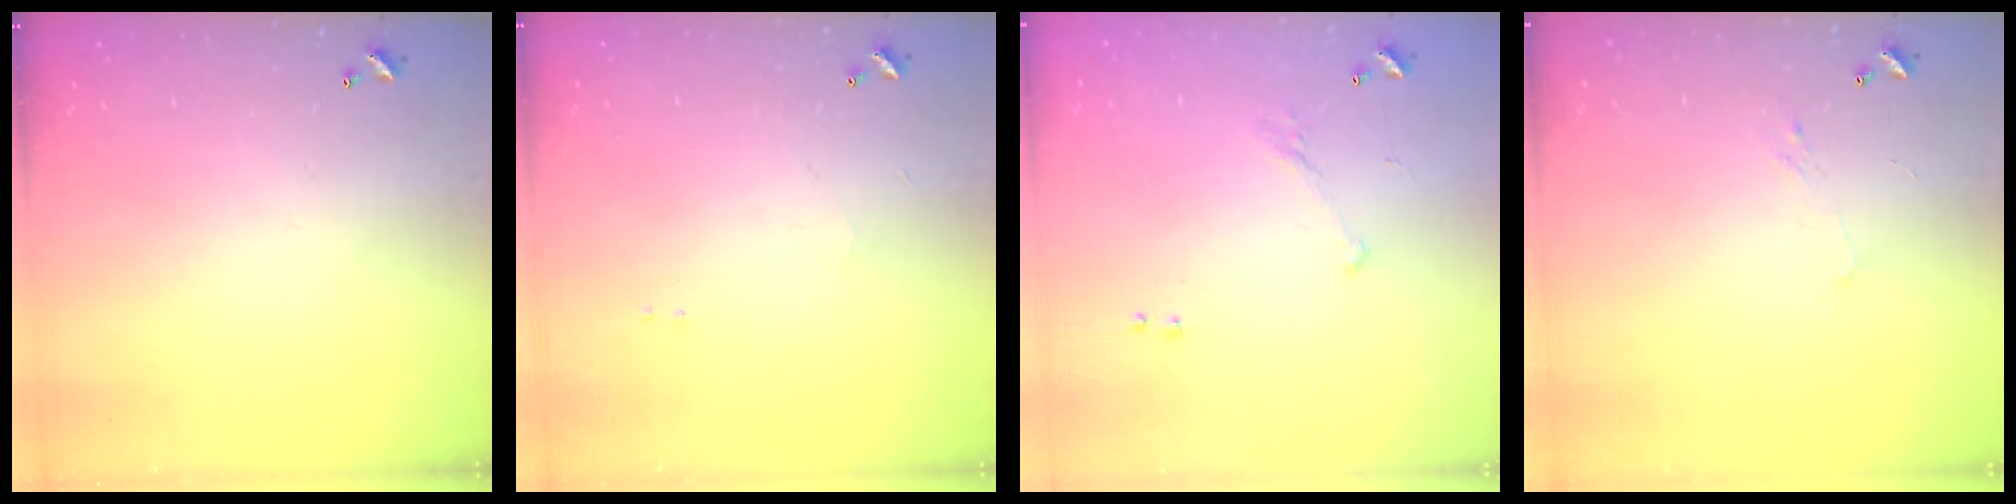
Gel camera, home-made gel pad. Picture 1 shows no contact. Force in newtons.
{"total": 0.9, "press": 0.8, "slide": 0.5}
{"total": 5.8, "press": 5.8, "slide": 0.8}
{"total": 0.8, "press": 0.6, "slide": 0.6}